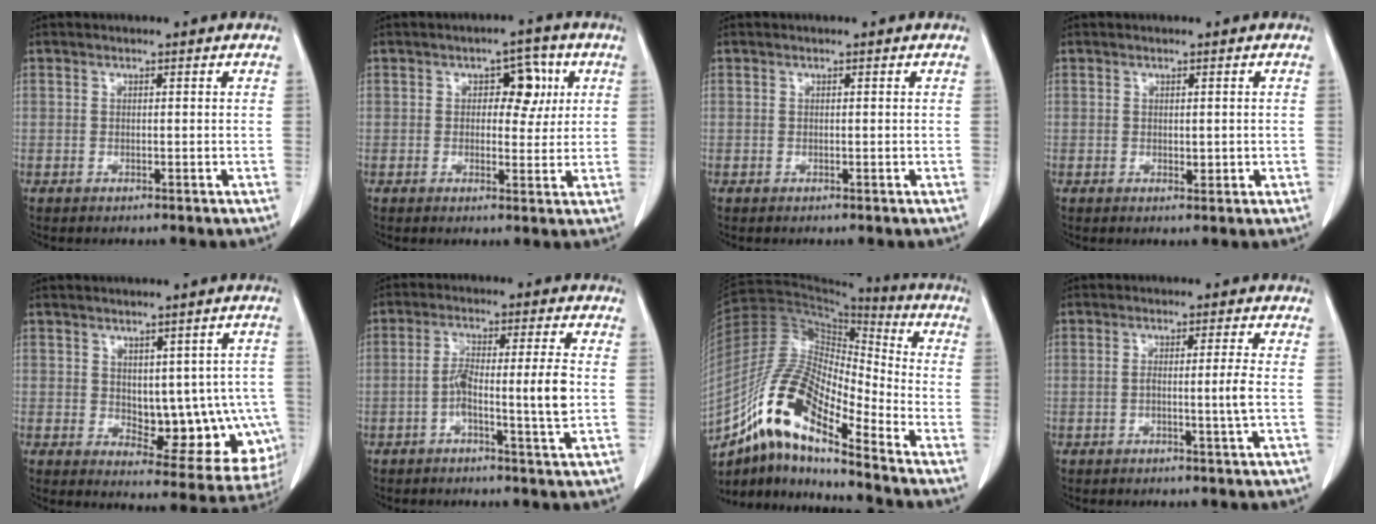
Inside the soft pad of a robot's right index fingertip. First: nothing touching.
{"total": 5.4, "force": [1.5, 3.0, 4.2], "torque": [-0.047, 0.015, 0.020]}
{"total": 0.0}
{"total": 1.3, "force": [0.0, 0.8, 1.1], "torque": [-0.012, -0.002, 0.003]}
{"total": 12.6, "force": [-1.0, 6.8, 10.5], "torque": [-0.108, 0.009, 0.006]}
{"total": 7.0, "force": [-1.3, -0.2, 6.9], "torque": [-0.125, 0.008, -0.024]}
{"total": 15.6, "force": [-9.9, 3.7, 11.5], "torque": [-0.230, 0.019, -0.178]}
{"total": 3.0, "force": [-0.6, -1.0, 2.8], "torque": [-0.049, -0.003, -0.010]}